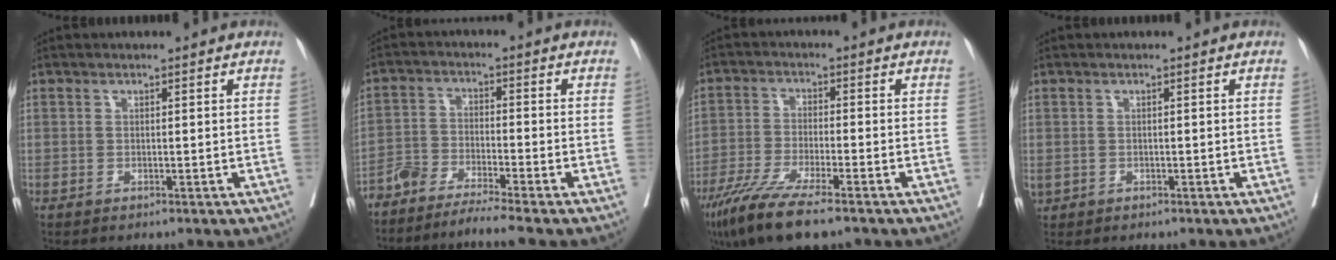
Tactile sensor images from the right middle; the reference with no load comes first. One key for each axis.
{"total": 6.2, "fx": -5.7, "fy": -1.6, "fz": 2.0, "tx": -0.038, "ty": -0.014, "tz": -0.104}
{"total": 10.4, "fx": -7.4, "fy": 1.1, "fz": 7.2, "tx": -0.133, "ty": -0.029, "tz": -0.129}
{"total": 1.6, "fx": -0.4, "fy": 1.4, "fz": 0.8, "tx": -0.027, "ty": 0.002, "tz": 0.003}